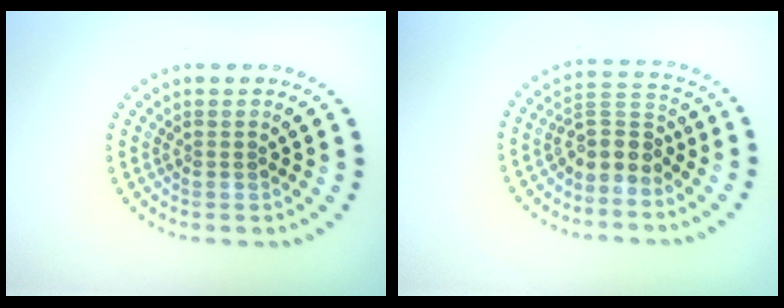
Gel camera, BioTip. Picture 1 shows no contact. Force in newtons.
{"total": 3.3, "press": 2.9, "slide": 1.6}